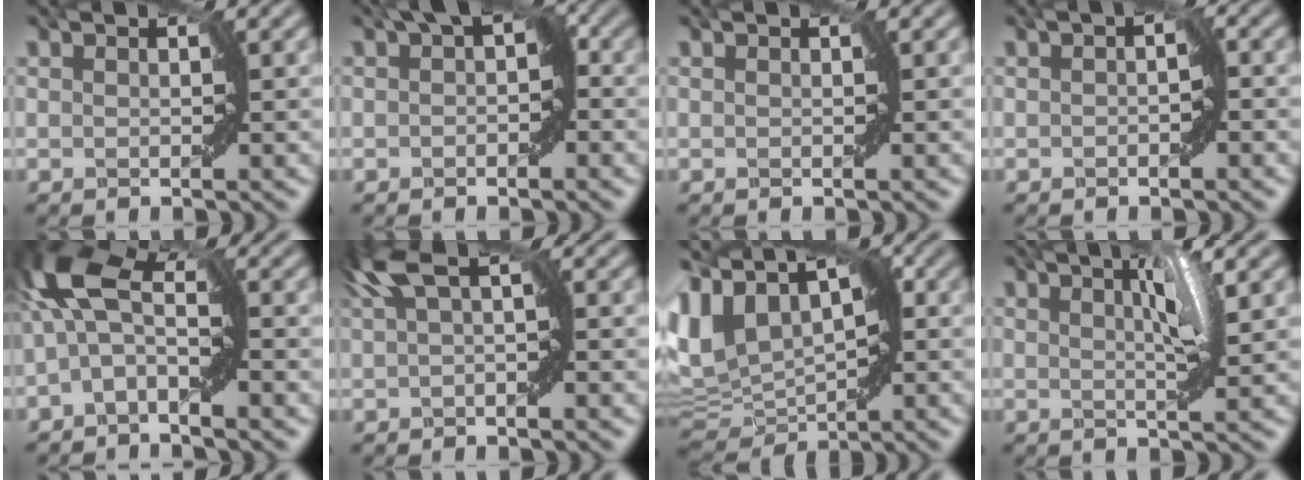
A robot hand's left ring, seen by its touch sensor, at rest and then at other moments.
{"total": 2.3, "force": [0.4, 1.3, 1.9], "torque": [-0.008, 0.010, 0.001]}
{"total": 0.0}
{"total": 0.9, "force": [-0.2, 0.3, 0.8], "torque": [-0.004, 0.002, -0.001]}
{"total": 6.0, "force": [-0.7, 2.8, 5.2], "torque": [-0.099, 0.026, -0.030]}
{"total": 3.6, "force": [1.4, 1.1, 3.1], "torque": [-0.053, 0.007, 0.024]}
{"total": 8.3, "force": [3.4, 5.1, 5.6], "torque": [-0.115, 0.007, 0.067]}
{"total": 3.3, "force": [1.2, 0.7, 3.0], "torque": [-0.037, 0.001, 0.018]}